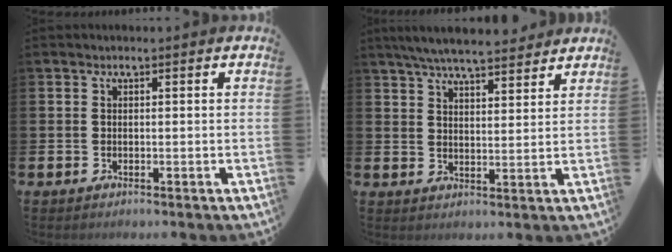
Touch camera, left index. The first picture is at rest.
{"total": 6.3, "force": [6.0, 0.9, 1.8], "torque": [-0.051, -0.024, 0.109]}